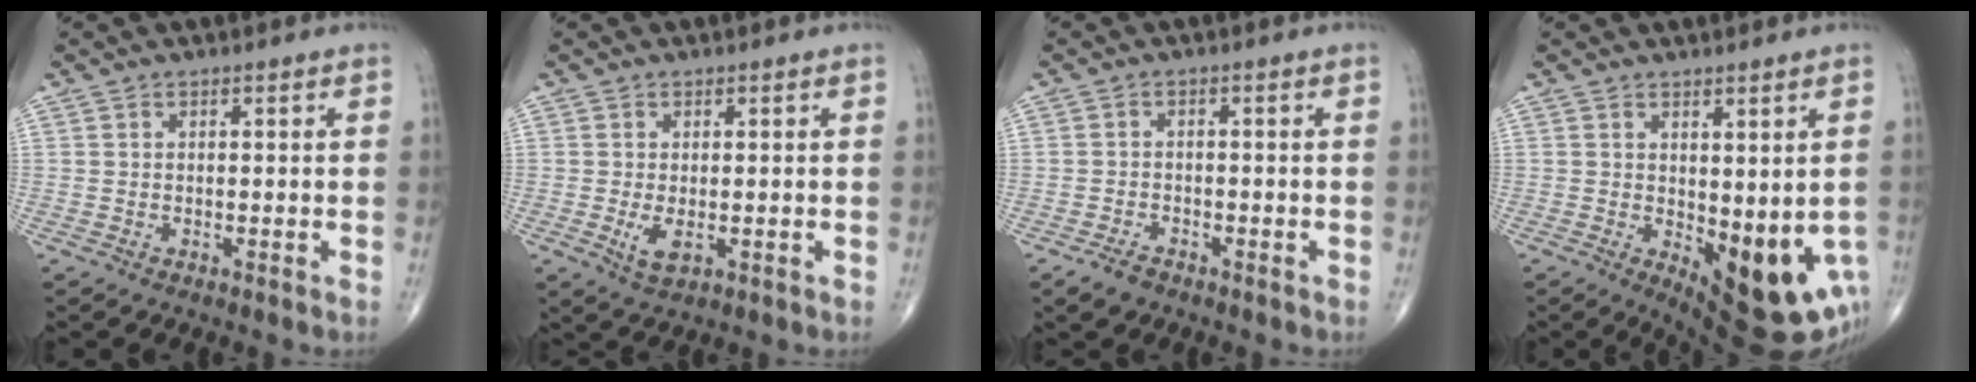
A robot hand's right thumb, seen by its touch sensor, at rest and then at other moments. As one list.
[{"total": 3.3, "force": [-0.6, 1.6, 2.8], "torque": [-0.052, -0.008, -0.005]}, {"total": 2.9, "force": [-2.1, 1.7, 1.2], "torque": [-0.023, 0.006, -0.032]}, {"total": 13.9, "force": [-3.2, 6.0, 12.1], "torque": [-0.137, -0.023, -0.025]}]